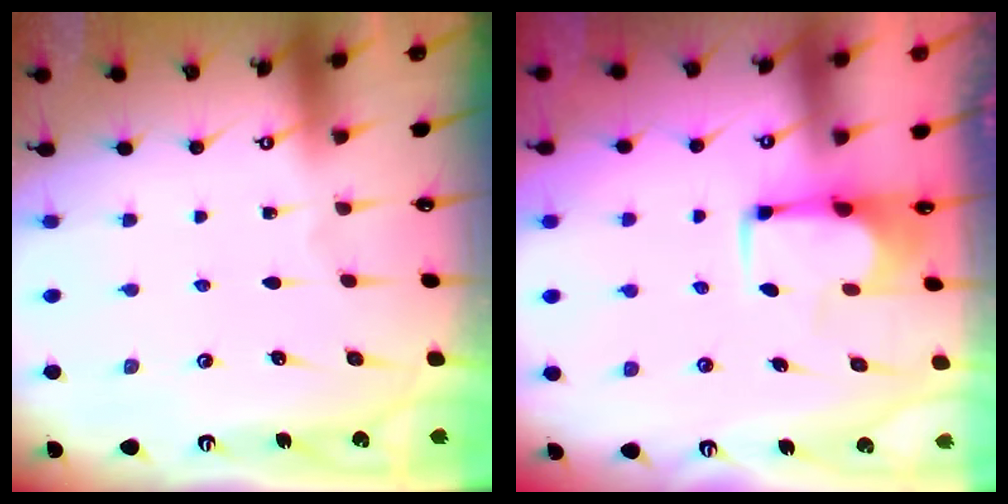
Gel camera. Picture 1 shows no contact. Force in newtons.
{"total": 1.9, "press": 1.6, "slide": 1.0}